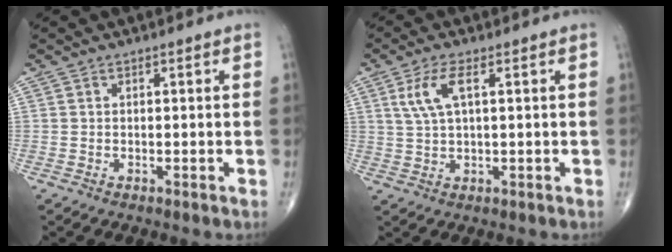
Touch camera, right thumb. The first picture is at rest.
{"total": 5.6, "force": [1.9, 1.9, 4.9], "torque": [-0.118, 0.003, 0.043]}